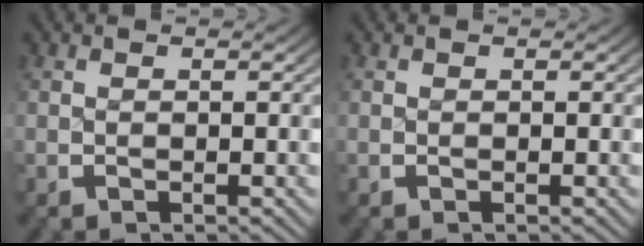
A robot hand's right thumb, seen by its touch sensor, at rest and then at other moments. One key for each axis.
{"total": 0.0}